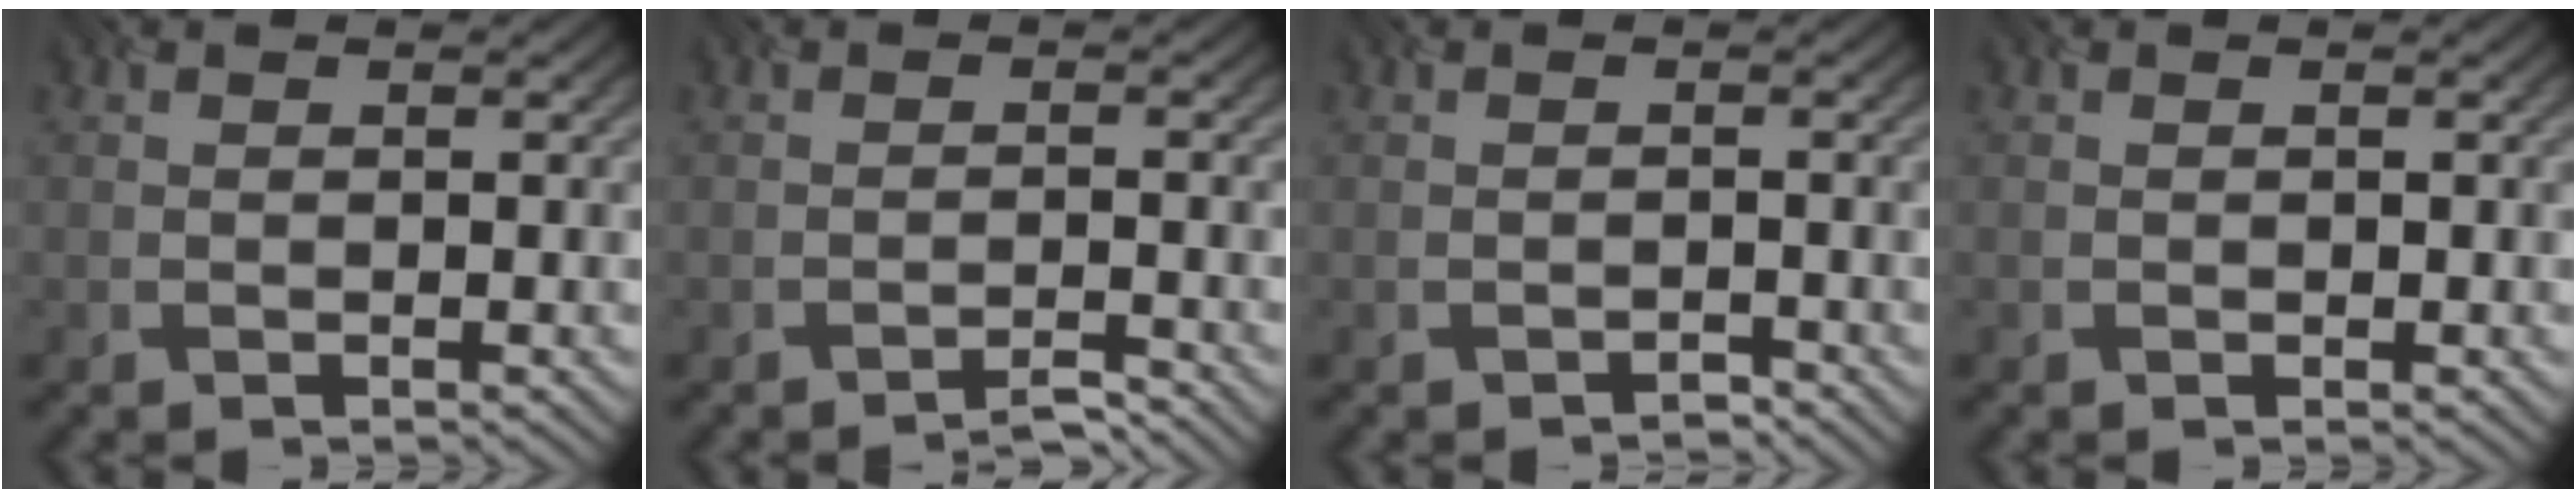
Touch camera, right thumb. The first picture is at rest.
{"total": 2.4, "force": [-2.4, -0.1, 0.2], "torque": [0.004, 0.009, -0.048]}
{"total": 1.5, "force": [-1.3, -0.1, -0.7], "torque": [0.010, 0.001, -0.024]}
{"total": 0.0}